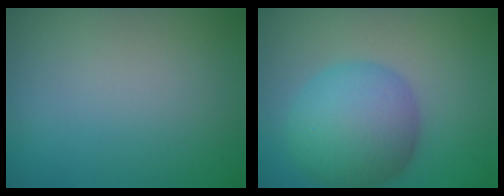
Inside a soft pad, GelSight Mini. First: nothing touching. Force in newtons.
{"total": 7.8, "press": 7.8, "slide": 0.1}